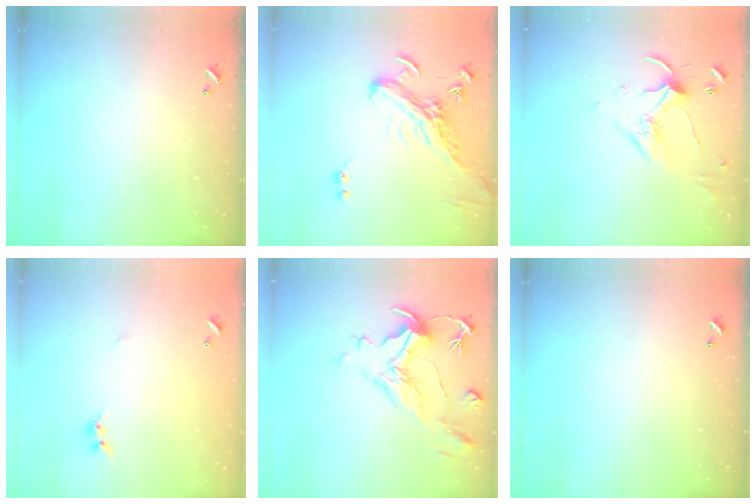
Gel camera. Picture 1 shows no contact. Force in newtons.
{"total": 2.9, "press": 2.4, "slide": 1.7}
{"total": 1.5, "press": 1.3, "slide": 0.8}
{"total": 6.5, "press": 6.5, "slide": 0.3}
{"total": 2.0, "press": 1.0, "slide": 1.8}
{"total": 0.0}